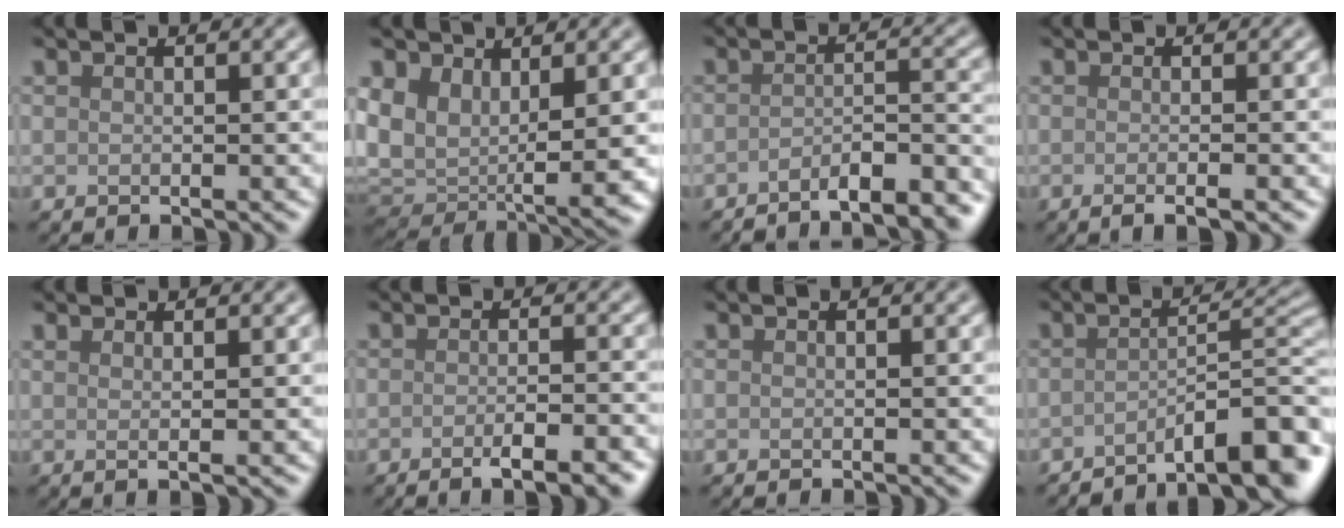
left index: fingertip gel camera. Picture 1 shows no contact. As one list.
[{"total": 8.2, "force": [1.1, 5.2, 6.3], "torque": [-0.139, -0.023, 0.024]}, {"total": 6.7, "force": [-5.0, 1.6, 4.2], "torque": [-0.049, 0.009, -0.073]}, {"total": 2.6, "force": [-0.7, 1.0, 2.4], "torque": [-0.013, 0.000, -0.015]}, {"total": 1.7, "force": [0.7, 0.6, 1.4], "torque": [-0.022, -0.004, -0.001]}, {"total": 4.9, "force": [-2.6, 1.3, 4.0], "torque": [-0.045, 0.007, -0.035]}, {"total": 0.0}, {"total": 7.8, "force": [-4.6, 1.8, 6.0], "torque": [-0.063, 0.016, -0.072]}]